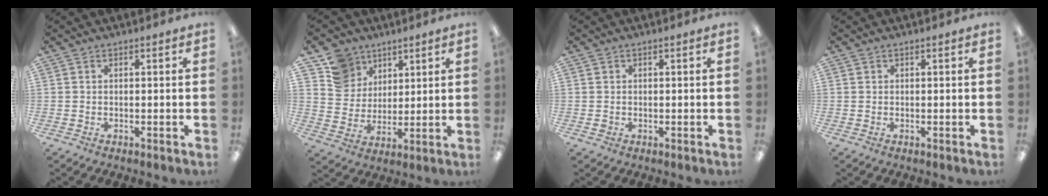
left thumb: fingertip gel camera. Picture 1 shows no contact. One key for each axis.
{"total": 10.9, "fx": 7.2, "fy": 8.2, "fz": 1.0, "tx": -0.038, "ty": -0.043, "tz": 0.142}
{"total": 0.9, "fx": 0.1, "fy": 0.9, "fz": 0.1, "tx": -0.002, "ty": 0.006, "tz": 0.000}
{"total": 0.0}